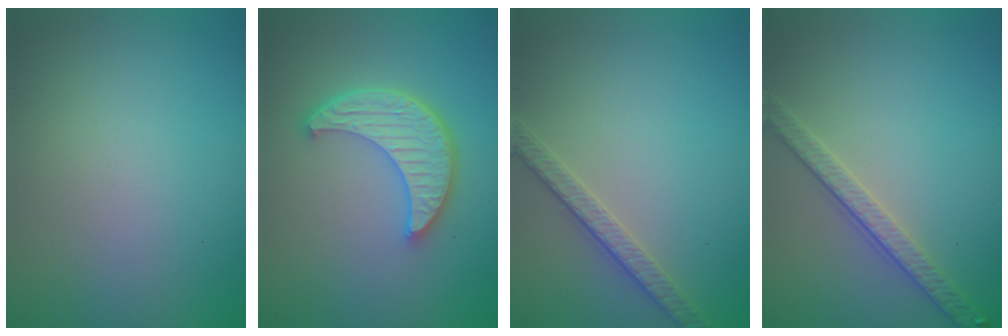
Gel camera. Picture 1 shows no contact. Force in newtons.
{"total": 5.6, "press": 4.3, "slide": 3.6}
{"total": 2.7, "press": 2.6, "slide": 0.6}
{"total": 2.8, "press": 2.7, "slide": 0.7}